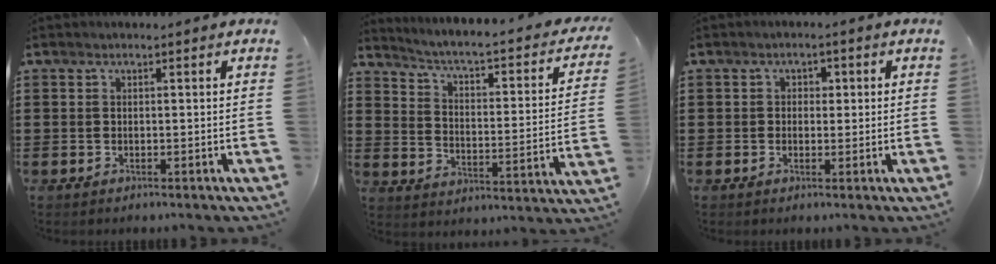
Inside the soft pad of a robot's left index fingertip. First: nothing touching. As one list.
[{"total": 3.2, "force": [2.1, 0.1, 2.3], "torque": [-0.060, -0.033, 0.022]}, {"total": 1.6, "force": [-0.3, 1.4, 0.8], "torque": [-0.020, 0.010, -0.009]}]